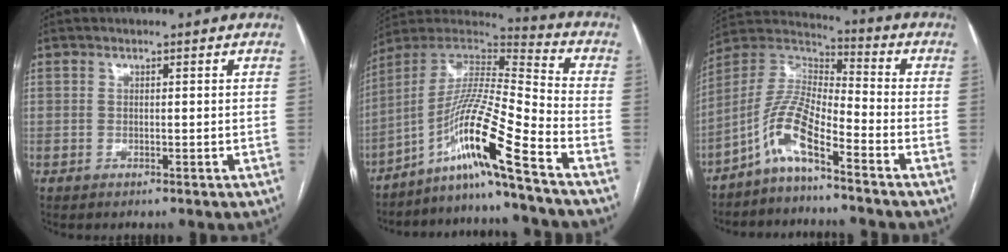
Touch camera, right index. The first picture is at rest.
{"total": 15.4, "force": [-9.9, -1.9, 11.6], "torque": [-0.227, 0.004, -0.177]}
{"total": 9.2, "force": [-5.8, 1.5, 7.0], "torque": [-0.156, 0.017, -0.119]}